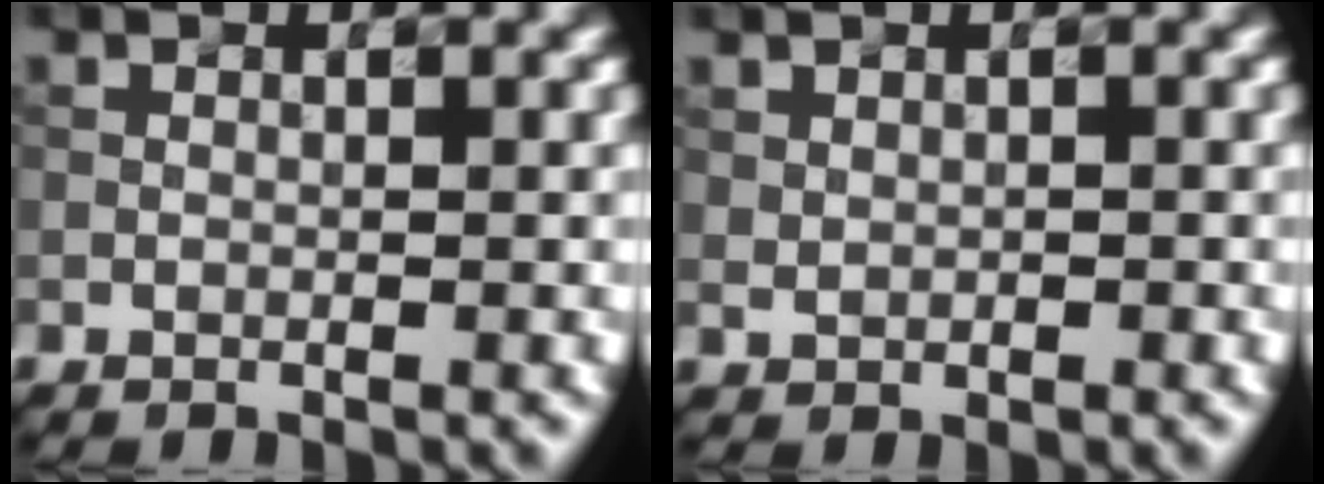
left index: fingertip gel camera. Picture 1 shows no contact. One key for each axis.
{"total": 1.1, "fx": 0.5, "fy": 0.8, "fz": 0.4, "tx": -0.006, "ty": -0.002, "tz": 0.016}